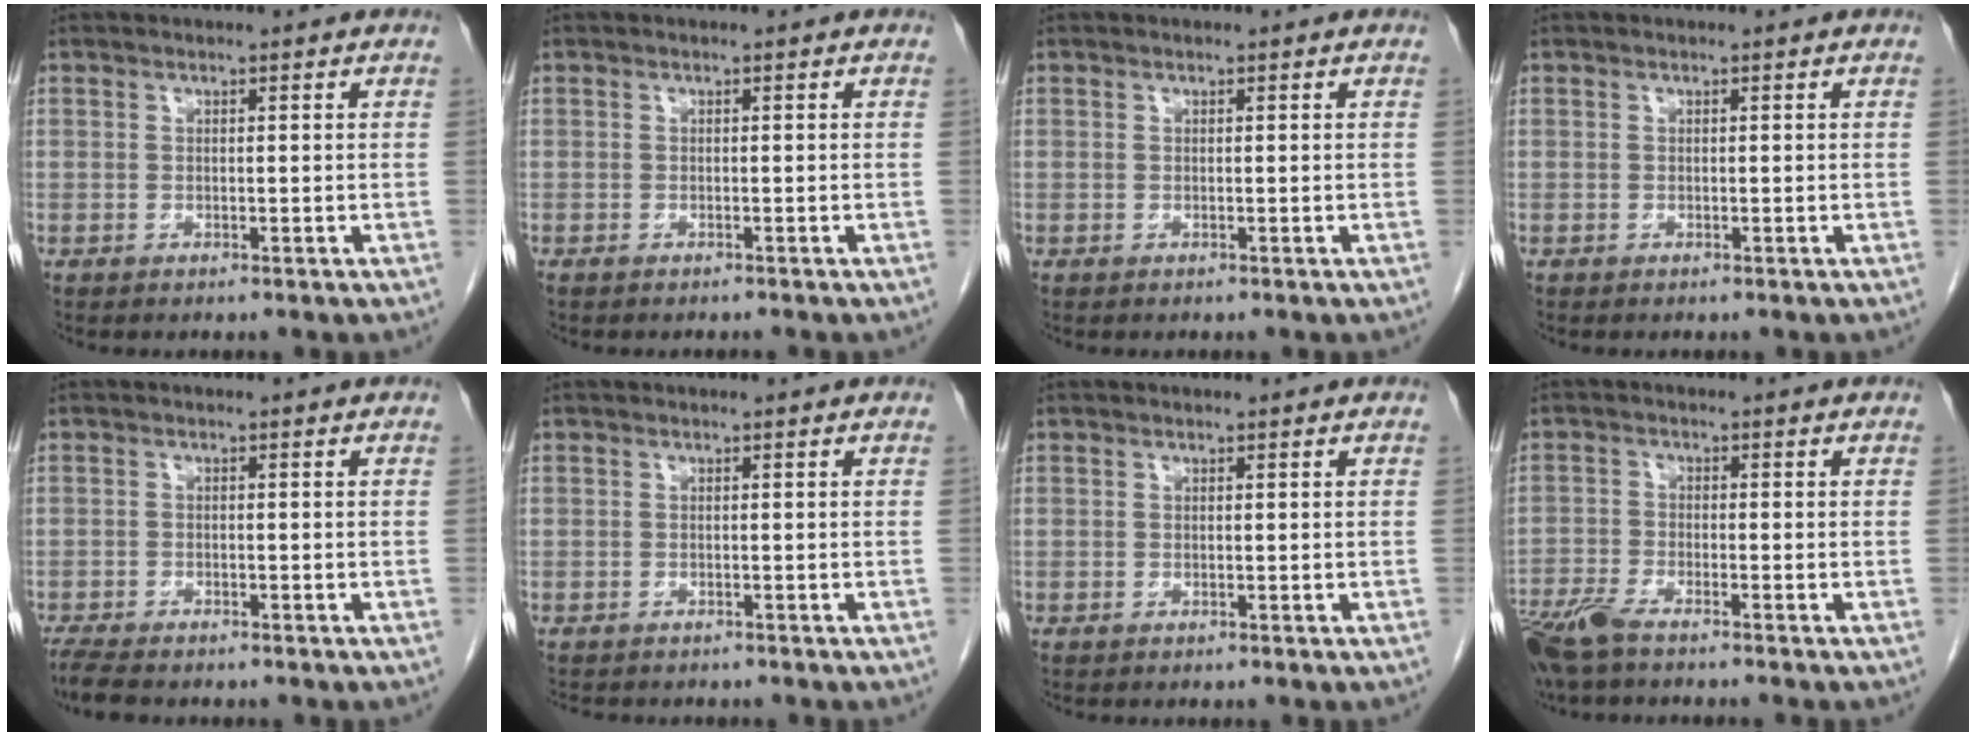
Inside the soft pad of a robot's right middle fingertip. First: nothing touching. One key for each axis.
{"total": 1.2, "fx": -1.1, "fy": 0.2, "fz": 0.5, "tx": -0.011, "ty": -0.003, "tz": -0.014}
{"total": 0.0}
{"total": 0.0}
{"total": 5.4, "fx": -4.6, "fy": 1.3, "fz": 2.5, "tx": -0.050, "ty": -0.015, "tz": -0.074}
{"total": 4.3, "fx": -3.7, "fy": 1.3, "fz": 1.6, "tx": -0.028, "ty": -0.009, "tz": -0.046}
{"total": 0.0}
{"total": 6.8, "fx": -5.6, "fy": 0.8, "fz": 3.8, "tx": -0.074, "ty": -0.017, "tz": -0.105}